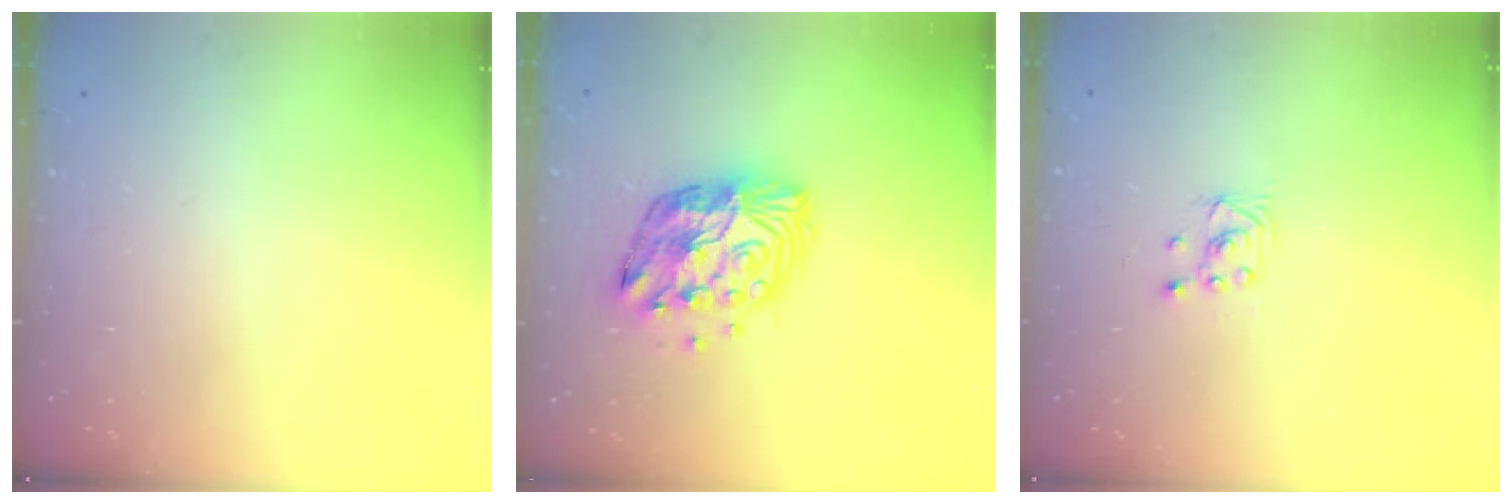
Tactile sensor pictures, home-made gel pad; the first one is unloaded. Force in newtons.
{"total": 12.9, "press": 12.9, "slide": 0.9}
{"total": 1.7, "press": 1.6, "slide": 0.1}